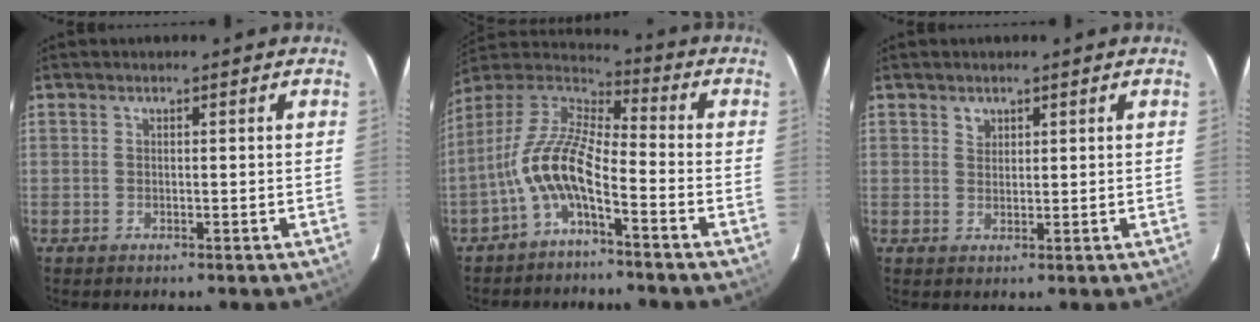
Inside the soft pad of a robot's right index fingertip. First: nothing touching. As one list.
[{"total": 11.5, "force": [-4.9, 3.6, 9.8], "torque": [-0.208, 0.010, -0.101]}, {"total": 1.6, "force": [1.0, 1.2, 0.3], "torque": [0.002, 0.005, 0.018]}]